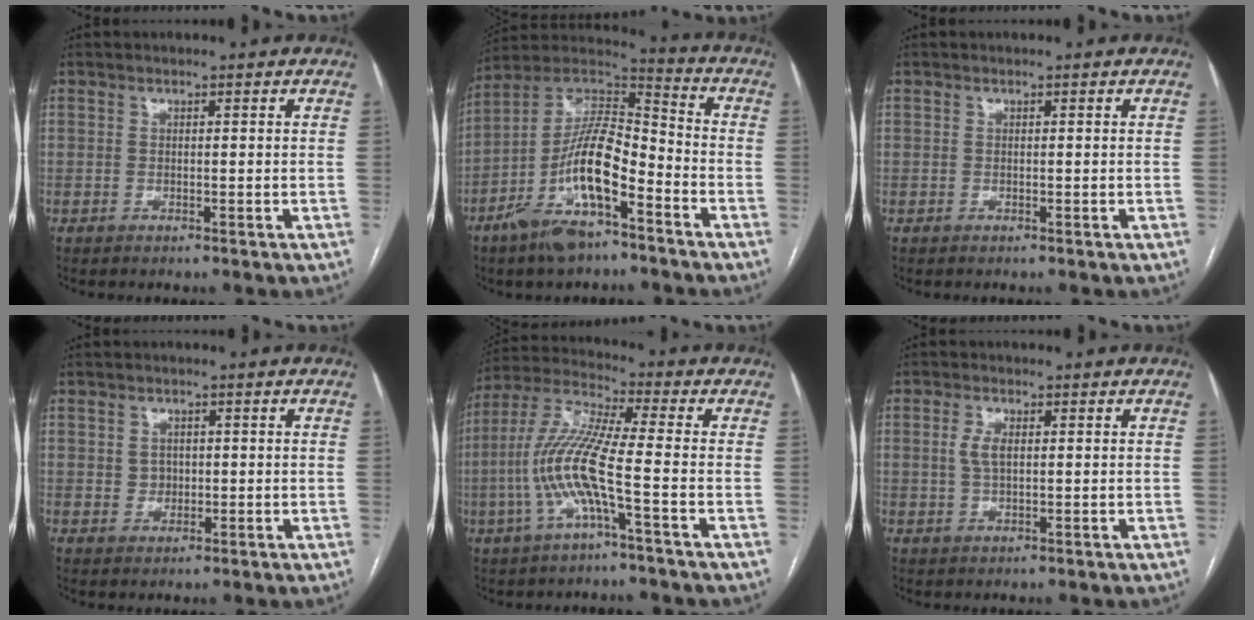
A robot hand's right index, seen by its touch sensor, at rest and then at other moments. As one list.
[{"total": 15.8, "force": [-7.8, 4.4, 13.0], "torque": [-0.260, 0.005, -0.139]}, {"total": 0.0}, {"total": 2.2, "force": [0.2, 2.0, 1.0], "torque": [-0.015, 0.000, 0.008]}, {"total": 11.1, "force": [-3.0, 0.4, 10.7], "torque": [-0.235, 0.010, -0.067]}, {"total": 3.0, "force": [0.5, 1.3, 2.7], "torque": [-0.060, 0.004, 0.012]}]